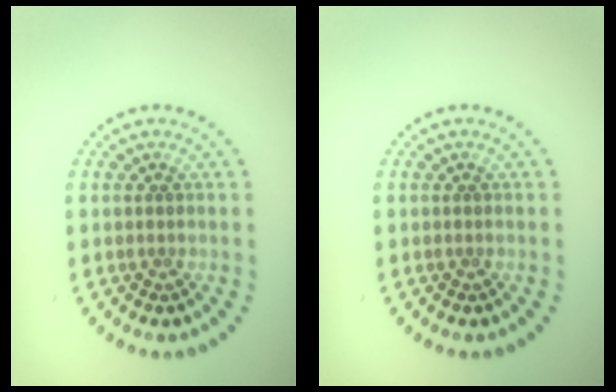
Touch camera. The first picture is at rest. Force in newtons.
{"total": 0.0}